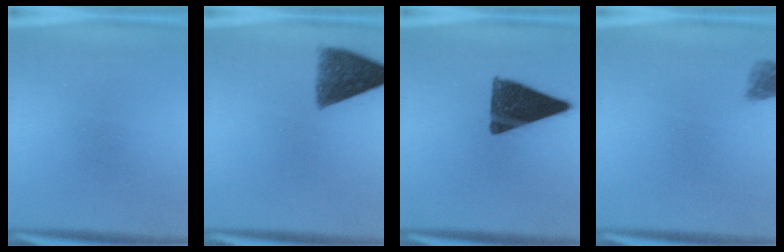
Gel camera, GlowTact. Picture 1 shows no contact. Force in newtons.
{"total": 8.2}
{"total": 12.8}
{"total": 2.4}